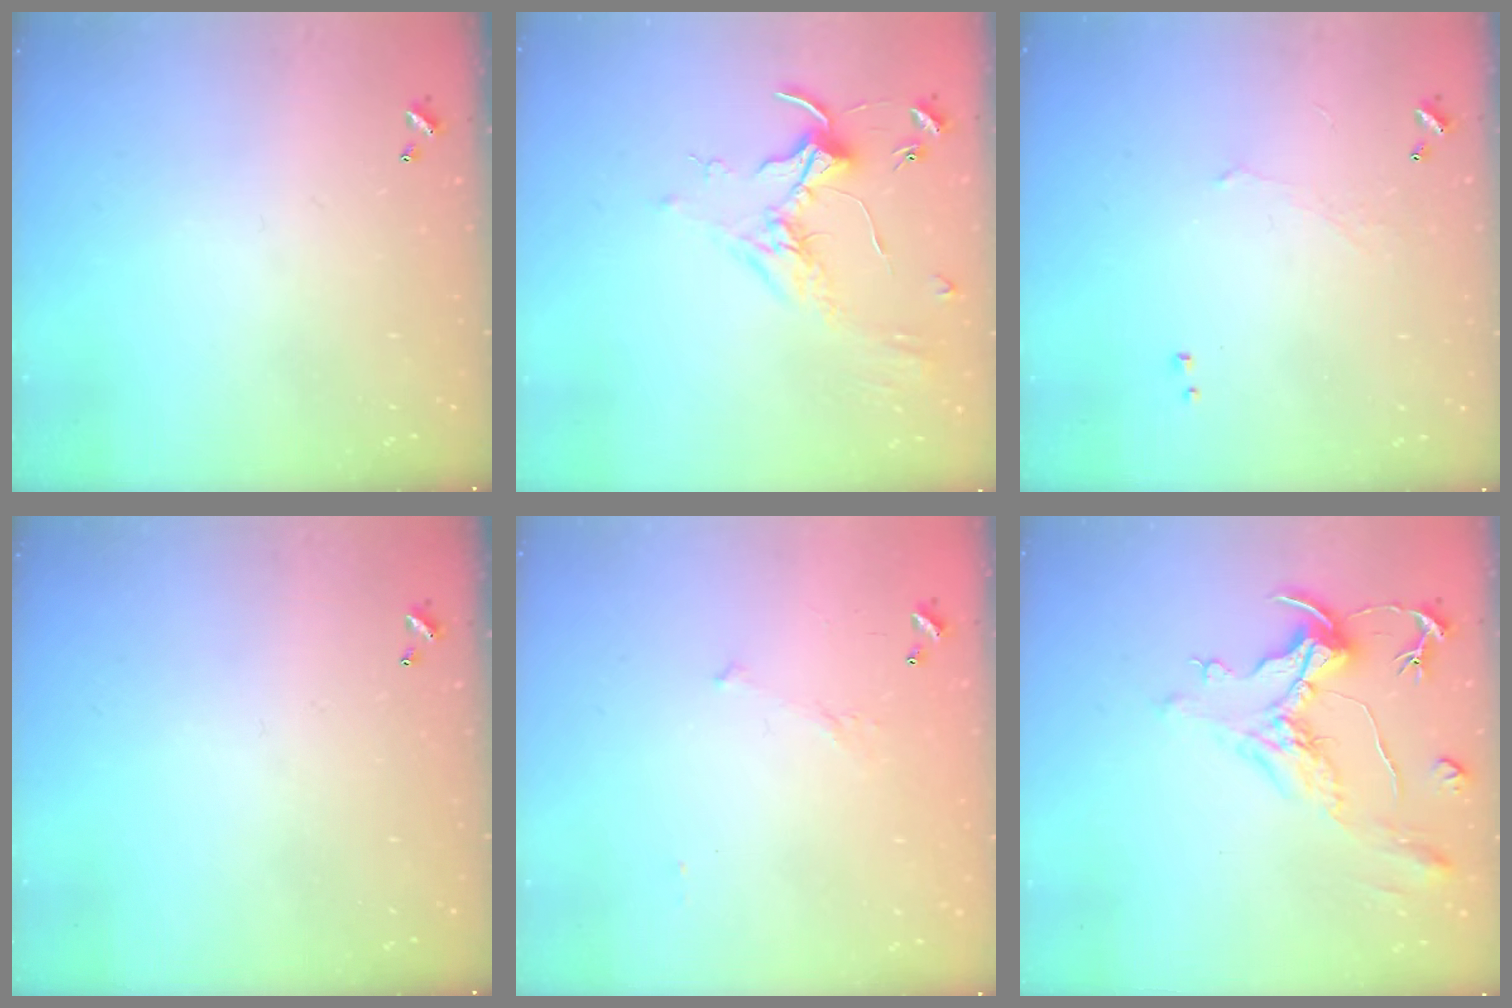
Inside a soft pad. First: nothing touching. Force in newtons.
{"total": 1.8, "press": 1.8, "slide": 0.4}
{"total": 0.6, "press": 0.4, "slide": 0.5}
{"total": 0.0}
{"total": 5.3, "press": 5.3, "slide": 0.8}
{"total": 2.2, "press": 1.7, "slide": 1.3}